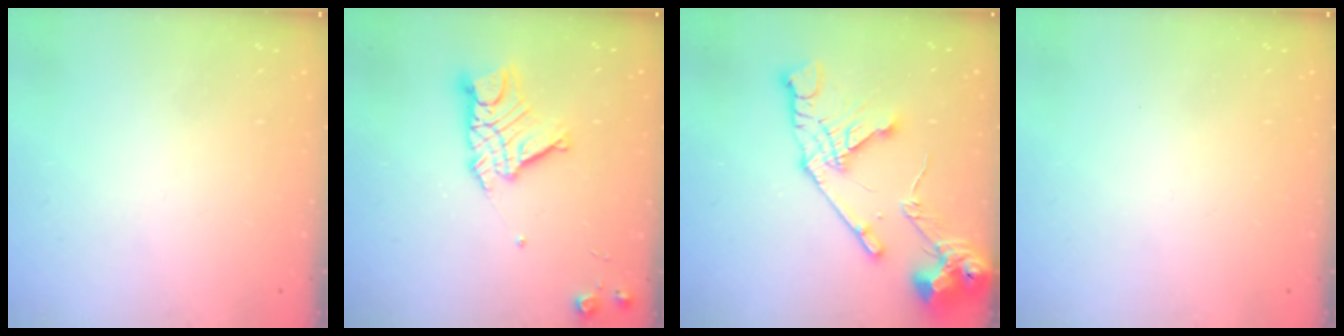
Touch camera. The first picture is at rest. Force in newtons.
{"total": 13.4, "press": 13.3, "slide": 1.2}
{"total": 17.4, "press": 17.2, "slide": 2.2}
{"total": 0.0}